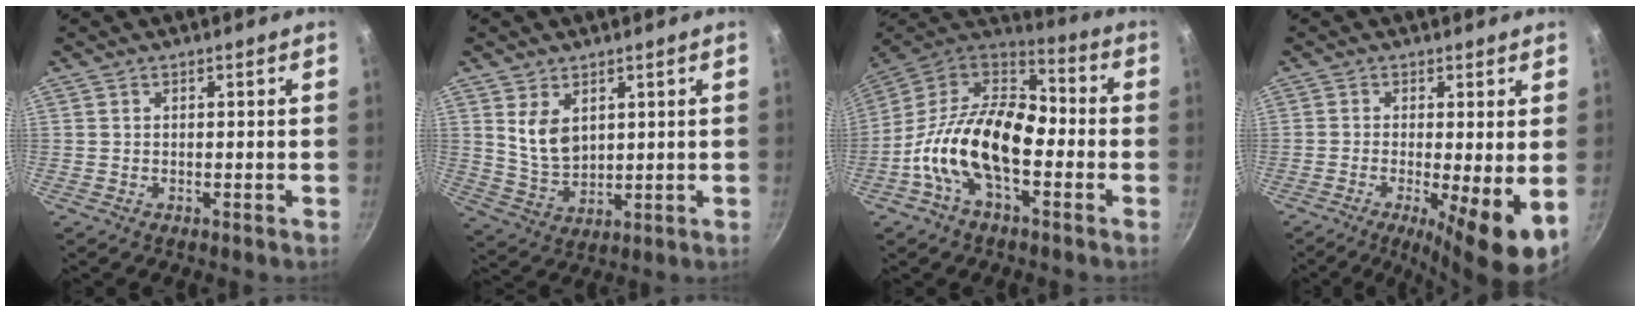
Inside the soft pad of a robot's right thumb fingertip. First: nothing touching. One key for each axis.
{"total": 7.0, "fx": 2.8, "fy": 4.5, "fz": 4.7, "tx": -0.071, "ty": -0.029, "tz": 0.065}
{"total": 19.7, "fx": -4.6, "fy": 10.8, "fz": 15.8, "tx": -0.266, "ty": 0.050, "tz": -0.102}
{"total": 8.9, "fx": -1.8, "fy": 1.5, "fz": 8.6, "tx": -0.141, "ty": -0.010, "tz": -0.028}